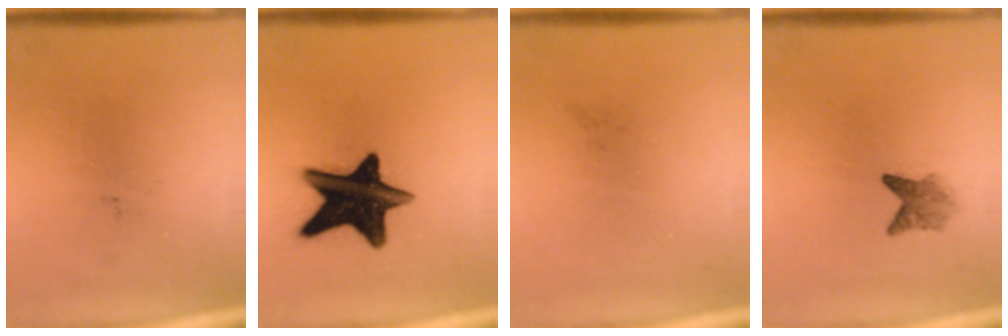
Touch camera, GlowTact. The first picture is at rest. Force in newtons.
{"total": 16.0}
{"total": 0.0}
{"total": 2.6}